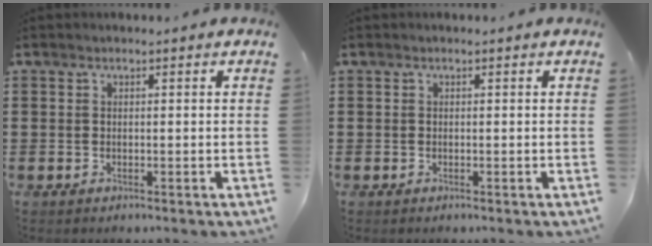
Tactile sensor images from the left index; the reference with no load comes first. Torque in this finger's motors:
{"motor_torque": [-0.03, 0.18, 0.03, 0.00]}